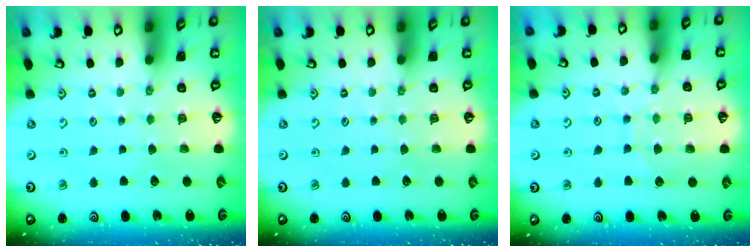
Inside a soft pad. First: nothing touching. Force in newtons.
{"total": 0.0}
{"total": 7.9, "press": 7.9, "slide": 0.6}